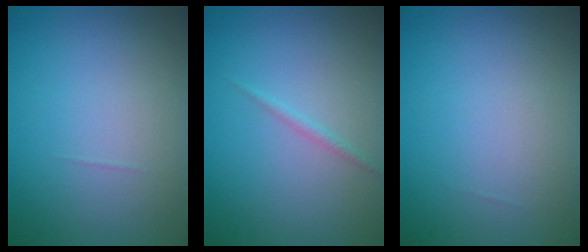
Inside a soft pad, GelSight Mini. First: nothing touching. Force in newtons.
{"total": 0.7, "press": 0.7, "slide": 0.1}
{"total": 0.0}